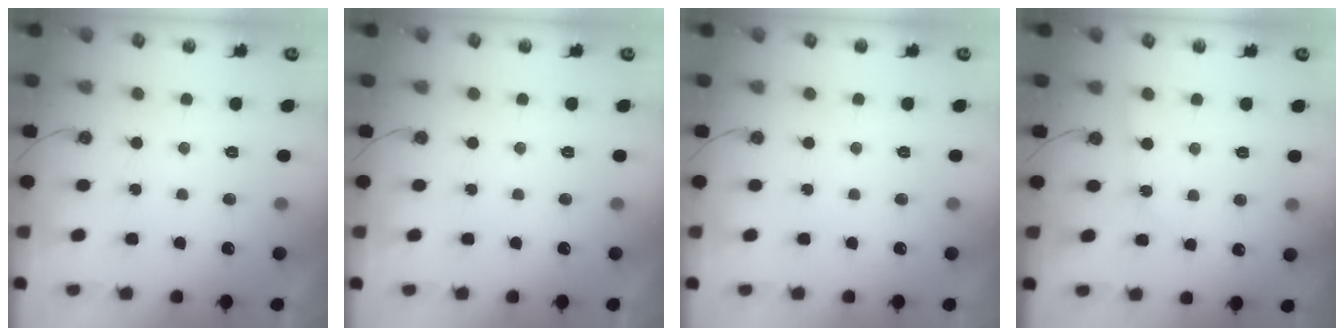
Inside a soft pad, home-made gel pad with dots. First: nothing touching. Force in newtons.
{"total": 0.0}
{"total": 0.0}
{"total": 2.4, "press": 2.3, "slide": 0.4}